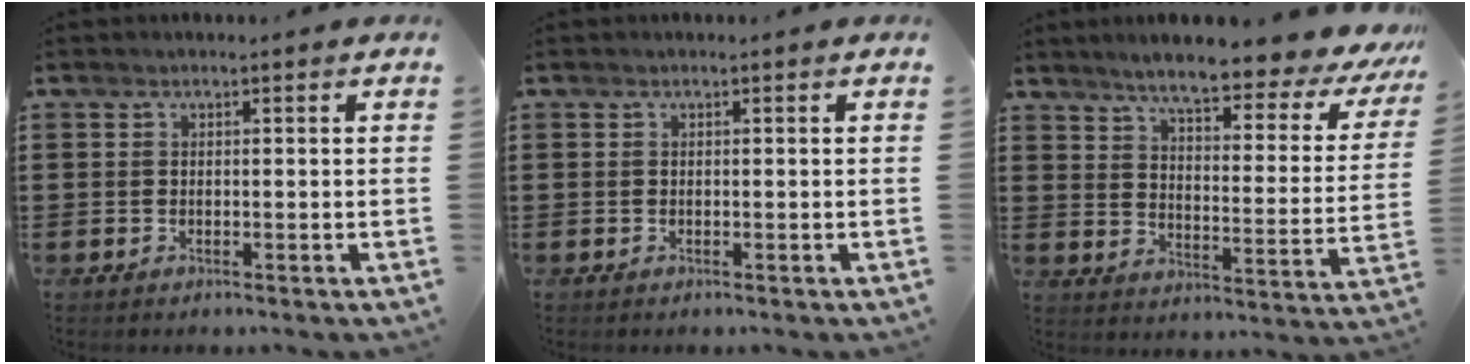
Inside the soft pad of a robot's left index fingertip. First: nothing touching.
{"total": 0.0}
{"total": 7.2, "force": [6.1, 0.1, 3.9], "torque": [-0.087, -0.044, 0.094]}